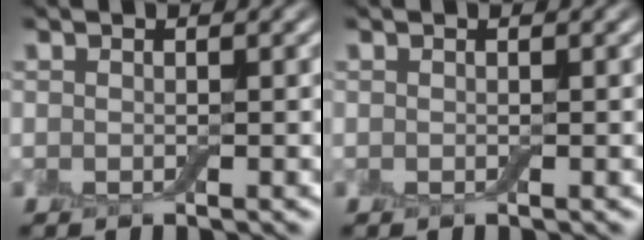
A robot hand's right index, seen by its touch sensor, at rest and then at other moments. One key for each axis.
{"total": 0.0}